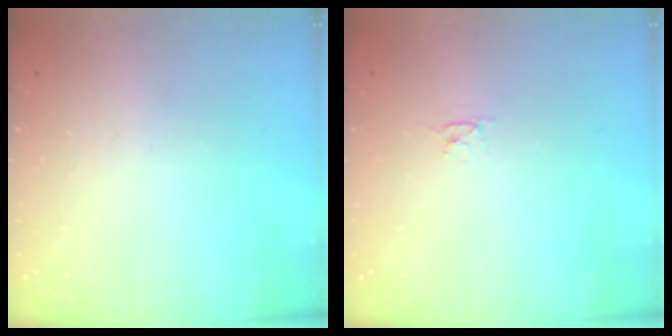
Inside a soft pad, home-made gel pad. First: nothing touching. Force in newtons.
{"total": 2.8, "press": 2.8, "slide": 0.3}